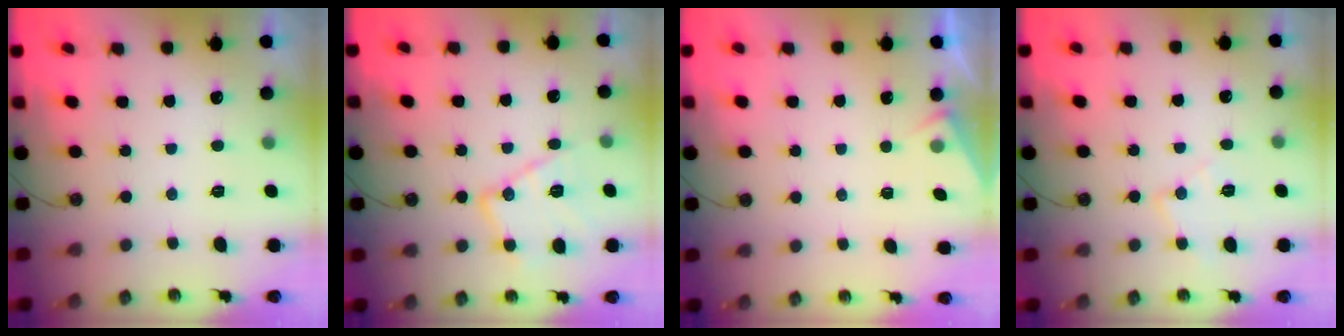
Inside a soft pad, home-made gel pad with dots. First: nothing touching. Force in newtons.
{"total": 12.9, "press": 12.9, "slide": 0.2}
{"total": 2.6, "press": 2.6, "slide": 0.4}
{"total": 8.0, "press": 8.0, "slide": 0.6}